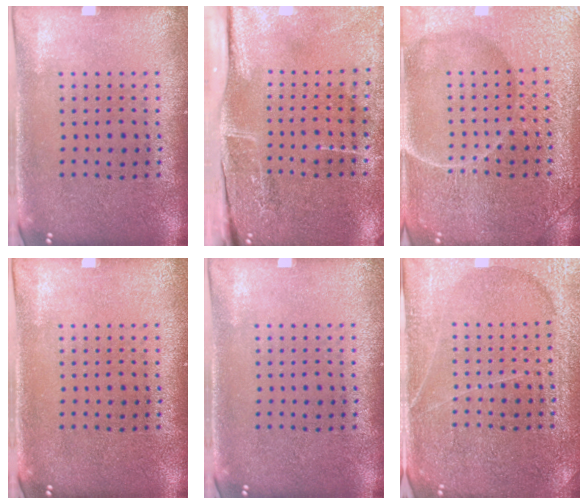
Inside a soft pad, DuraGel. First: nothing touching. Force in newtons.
{"total": 5.0, "press": 3.9, "slide": 3.2}
{"total": 7.4, "press": 7.4, "slide": 1.0}
{"total": 0.0}
{"total": 0.0}
{"total": 3.8, "press": 3.7, "slide": 0.8}